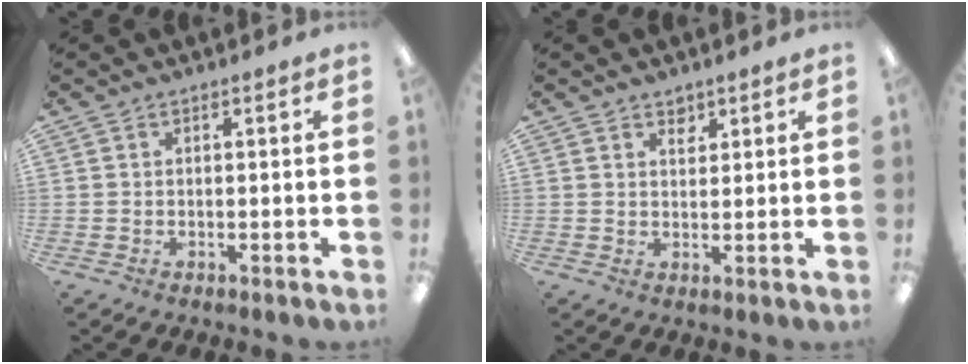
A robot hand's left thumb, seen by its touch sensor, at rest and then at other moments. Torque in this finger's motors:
{"motor_torque": [-0.07, -0.02, -0.16, -0.04, -0.01]}